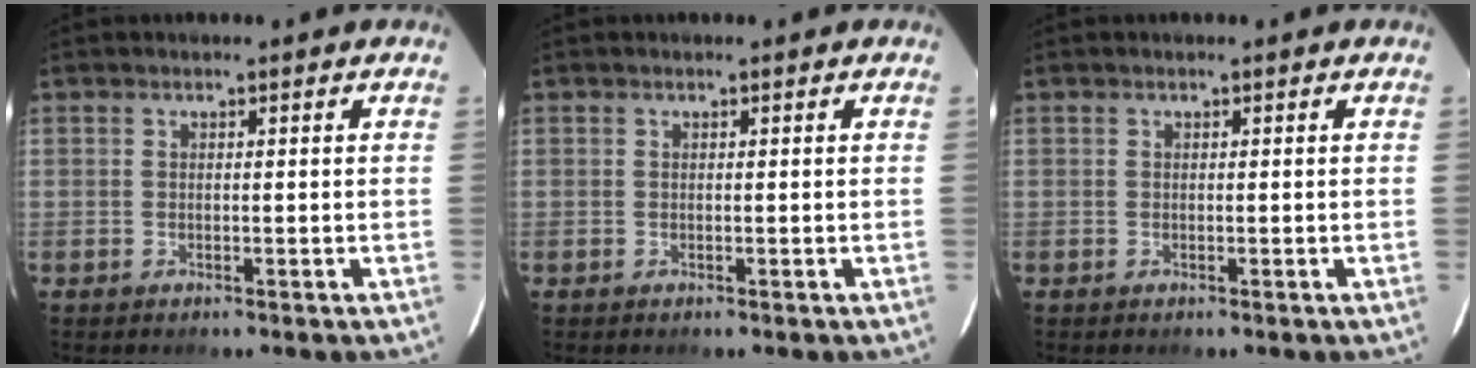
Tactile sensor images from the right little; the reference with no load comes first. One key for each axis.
{"total": 0.0}
{"total": 0.0}